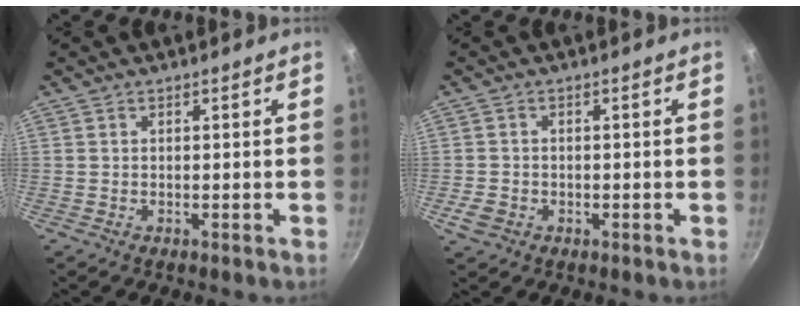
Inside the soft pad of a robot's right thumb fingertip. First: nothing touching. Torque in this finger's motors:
{"motor_torque": [0.42, 0.19, 0.28, 0.00, 0.00]}